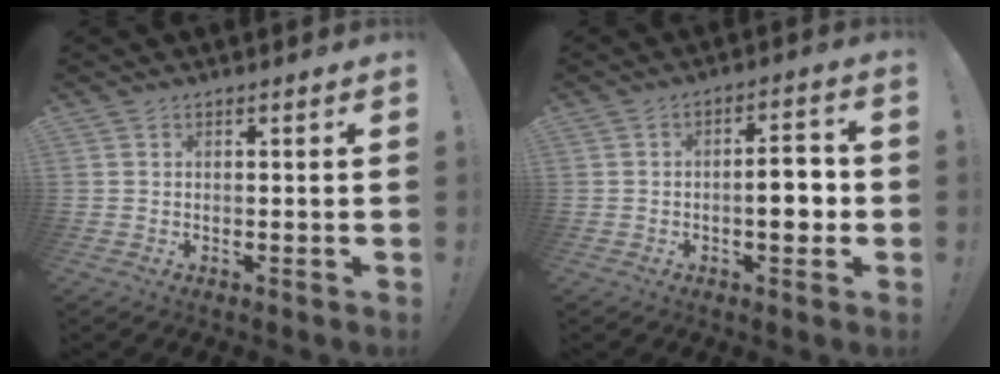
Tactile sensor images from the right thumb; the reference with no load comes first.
{"total": 7.9, "force": [-1.3, 3.2, 7.1], "torque": [-0.094, 0.008, -0.026]}